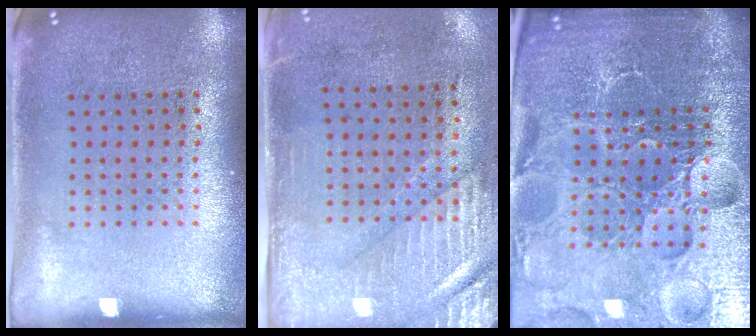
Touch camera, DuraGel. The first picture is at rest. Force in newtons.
{"total": 2.9, "press": 2.5, "slide": 1.5}
{"total": 6.2, "press": 5.5, "slide": 2.7}